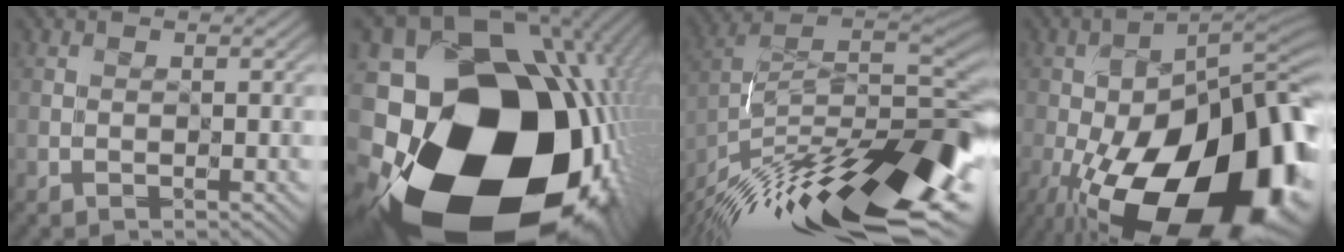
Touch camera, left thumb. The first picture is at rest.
{"total": 23.8, "force": [-6.6, 17.0, 15.2], "torque": [-0.301, -0.080, -0.069]}
{"total": 17.5, "force": [-9.9, 6.1, 13.1], "torque": [-0.253, 0.002, -0.168]}
{"total": 23.1, "force": [-10.1, 10.4, 18.0], "torque": [-0.296, -0.054, -0.136]}